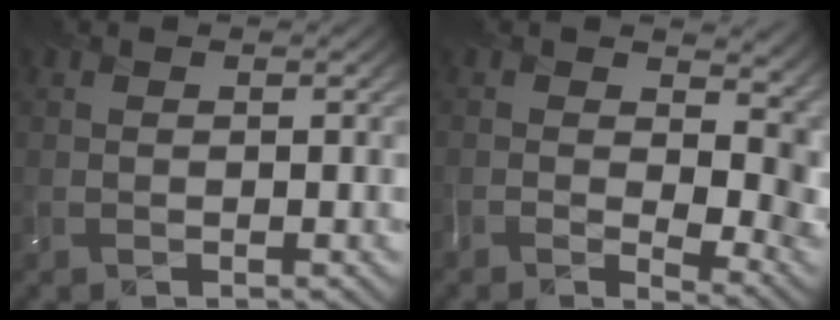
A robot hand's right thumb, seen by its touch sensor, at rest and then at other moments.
{"total": 10.5, "force": [0.4, 5.6, 8.9], "torque": [-0.140, -0.024, 0.042]}